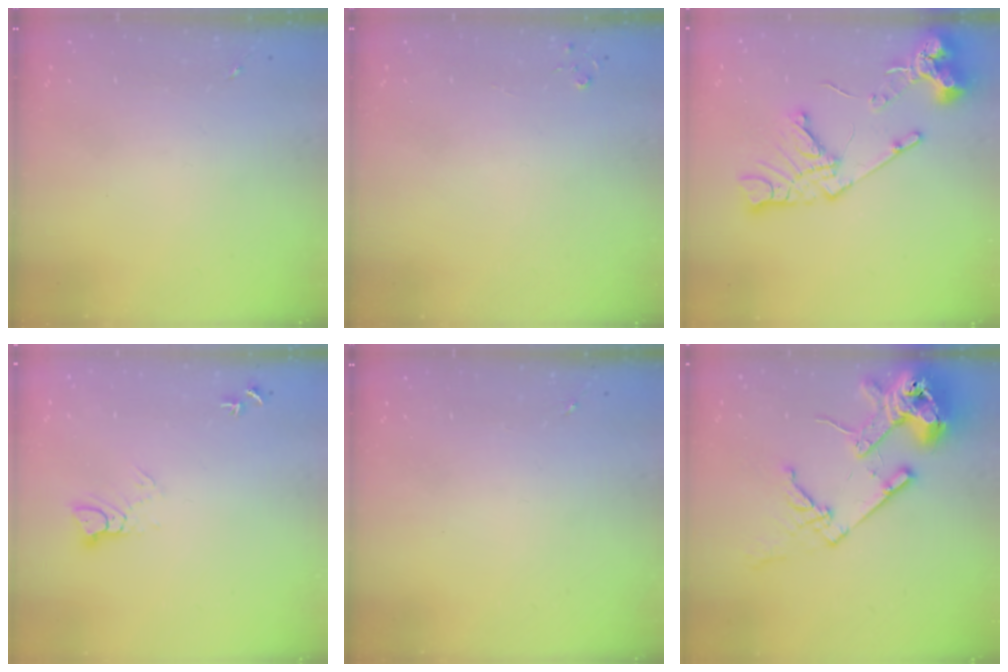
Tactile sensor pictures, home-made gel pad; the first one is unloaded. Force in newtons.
{"total": 2.7, "press": 2.7, "slide": 0.3}
{"total": 16.4, "press": 16.3, "slide": 1.9}
{"total": 4.6, "press": 4.5, "slide": 0.5}
{"total": 0.0}
{"total": 18.6, "press": 18.4, "slide": 2.2}